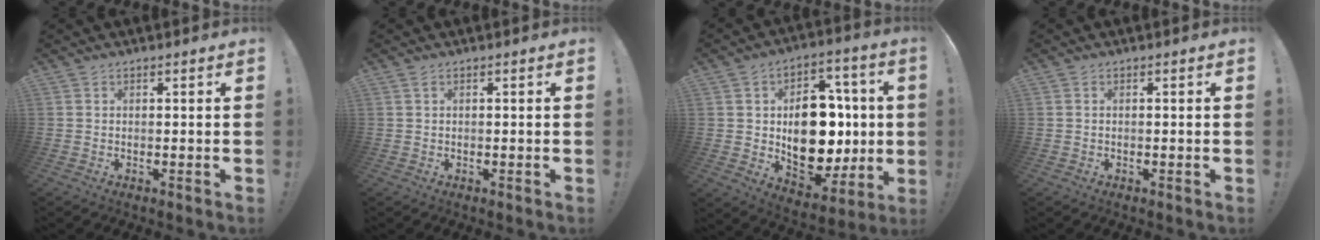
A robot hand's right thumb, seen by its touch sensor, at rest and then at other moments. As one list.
[{"total": 0.7, "force": [0.3, 0.2, 0.5], "torque": [-0.005, -0.002, 0.003]}, {"total": 19.3, "force": [1.1, 13.8, 13.5], "torque": [-0.204, -0.007, 0.039]}, {"total": 0.0}]